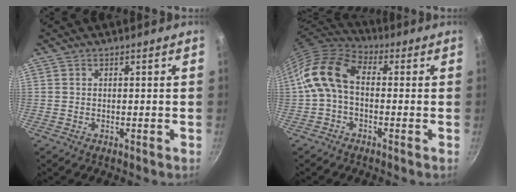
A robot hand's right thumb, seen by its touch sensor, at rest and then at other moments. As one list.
[{"total": 11.9, "force": [0.2, 7.5, 9.3], "torque": [-0.179, 0.033, -0.011]}]